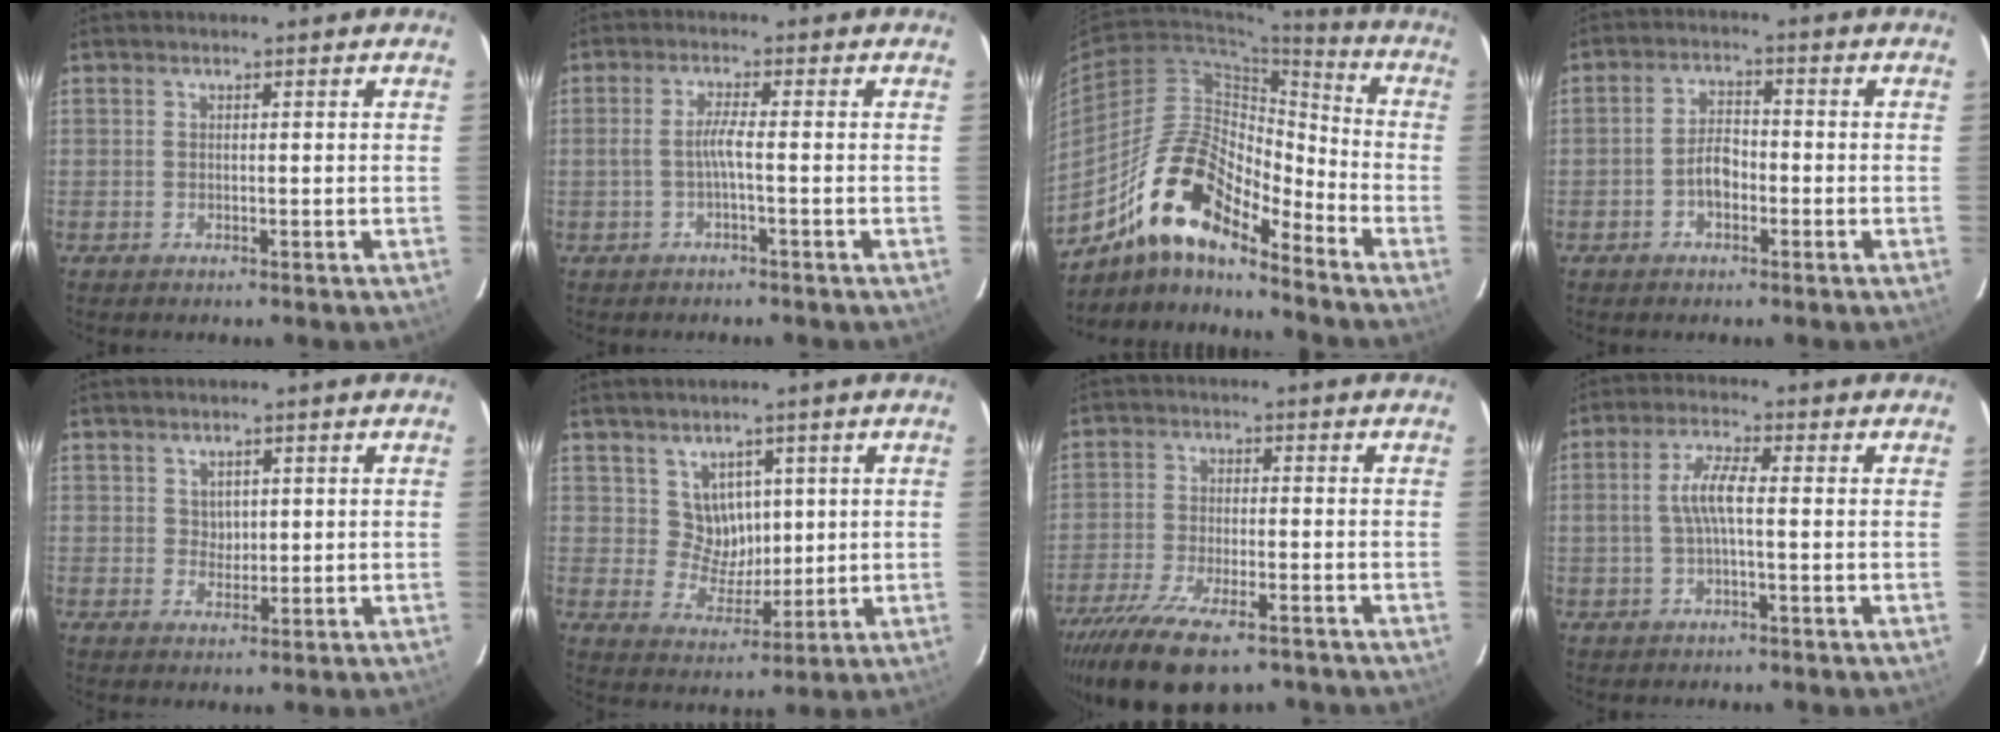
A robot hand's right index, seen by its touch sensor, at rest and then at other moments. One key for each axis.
{"total": 2.6, "fx": -1.1, "fy": -0.4, "fz": 2.4, "tx": -0.049, "ty": 0.001, "tz": -0.019}
{"total": 16.5, "fx": -12.0, "fy": 5.0, "fz": 10.1, "tx": -0.182, "ty": 0.005, "tz": -0.231}
{"total": 4.2, "fx": -1.8, "fy": 2.4, "fz": 2.9, "tx": -0.057, "ty": 0.011, "tz": -0.031}
{"total": 2.2, "fx": 0.7, "fy": 2.0, "fz": 0.8, "tx": -0.008, "ty": 0.004, "tz": 0.015}
{"total": 6.0, "fx": 2.2, "fy": 5.3, "fz": 1.7, "tx": -0.024, "ty": 0.004, "tz": 0.049}
{"total": 15.6, "fx": -11.2, "fy": 5.5, "fz": 9.4, "tx": -0.201, "ty": -0.038, "tz": -0.193}
{"total": 5.0, "fx": -0.5, "fy": 1.0, "fz": 4.9, "tx": -0.097, "ty": 0.008, "tz": -0.007}